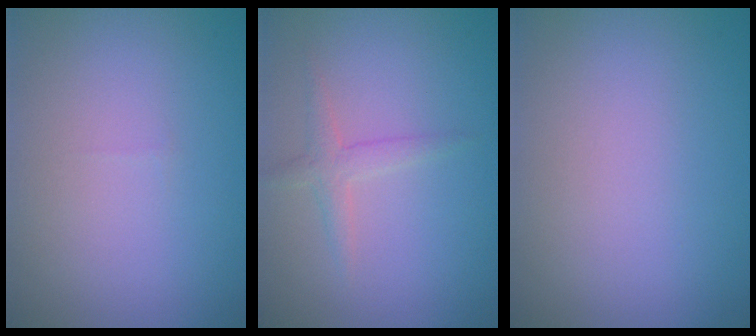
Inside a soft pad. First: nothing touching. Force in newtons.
{"total": 1.7, "press": 1.7, "slide": 0.1}
{"total": 0.0}